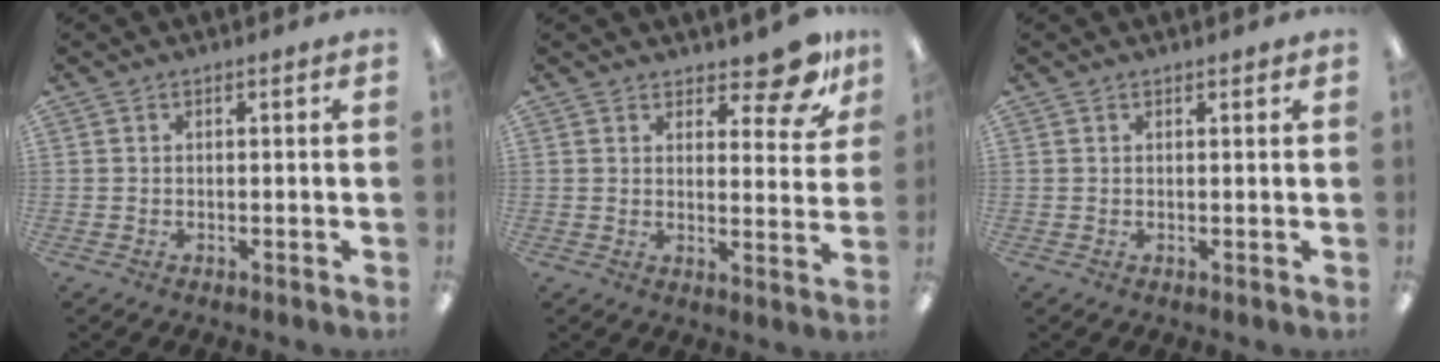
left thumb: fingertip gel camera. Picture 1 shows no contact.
{"total": 10.0, "force": [8.1, 3.2, 4.9], "torque": [-0.054, -0.059, 0.139]}
{"total": 0.5, "force": [0.5, 0.1, 0.1], "torque": [0.006, -0.002, 0.007]}